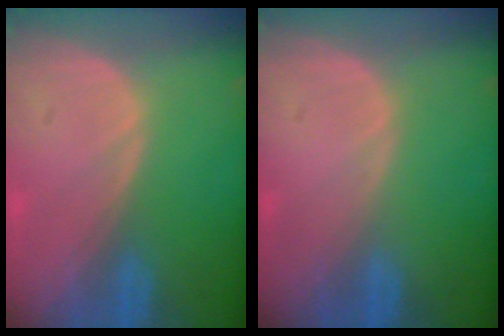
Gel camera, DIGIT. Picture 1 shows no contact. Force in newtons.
{"total": 0.0}